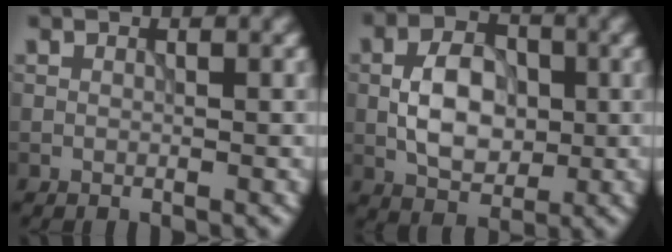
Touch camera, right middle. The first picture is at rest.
{"total": 5.2, "force": [-0.7, 3.4, 3.9], "torque": [-0.064, 0.003, -0.014]}